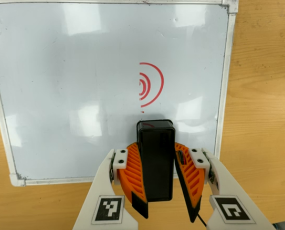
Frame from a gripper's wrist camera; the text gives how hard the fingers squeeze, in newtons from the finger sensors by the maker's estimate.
{"total": 9.4, "left": 9.3, "right": 9.6}